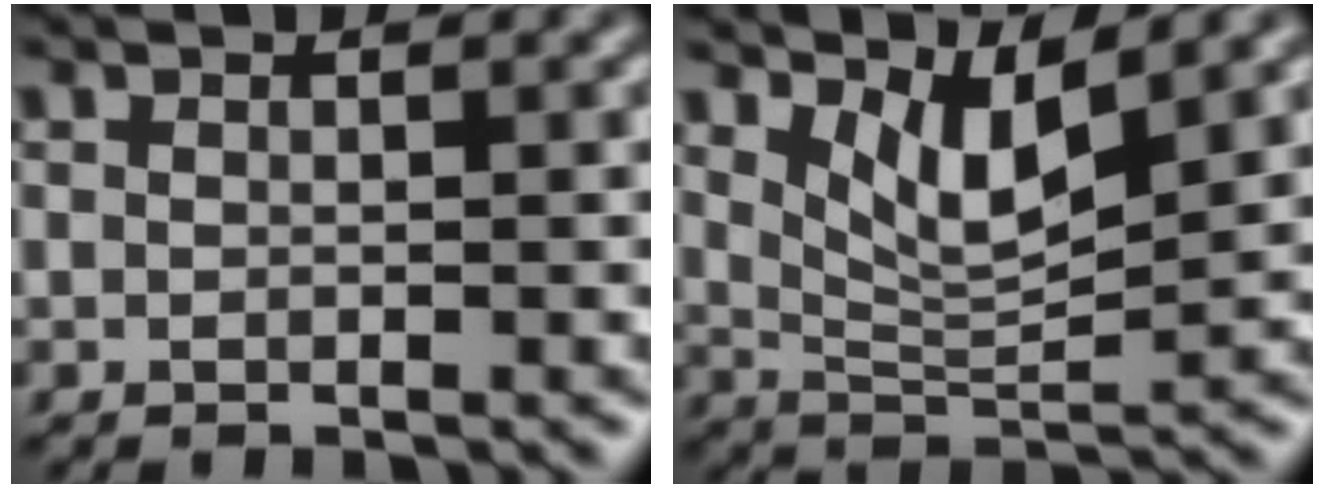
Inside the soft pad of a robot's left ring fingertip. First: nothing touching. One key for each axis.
{"total": 4.5, "fx": 2.7, "fy": 1.3, "fz": 3.4, "tx": -0.072, "ty": -0.014, "tz": 0.053}